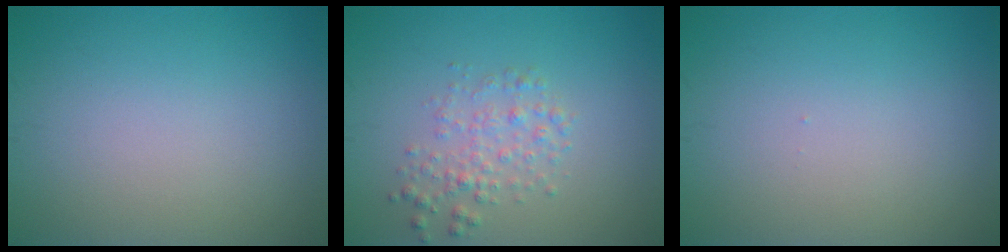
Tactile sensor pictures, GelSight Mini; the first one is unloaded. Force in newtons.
{"total": 2.3, "press": 2.3, "slide": 0.0}
{"total": 0.0}